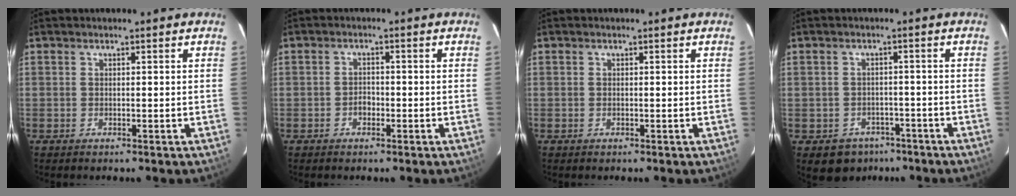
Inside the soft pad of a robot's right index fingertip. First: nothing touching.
{"total": 1.9, "force": [-0.9, 1.3, 0.9], "torque": [-0.018, 0.006, -0.015]}
{"total": 0.0}
{"total": 6.2, "force": [-3.7, 4.9, 1.0], "torque": [-0.026, 0.025, -0.041]}